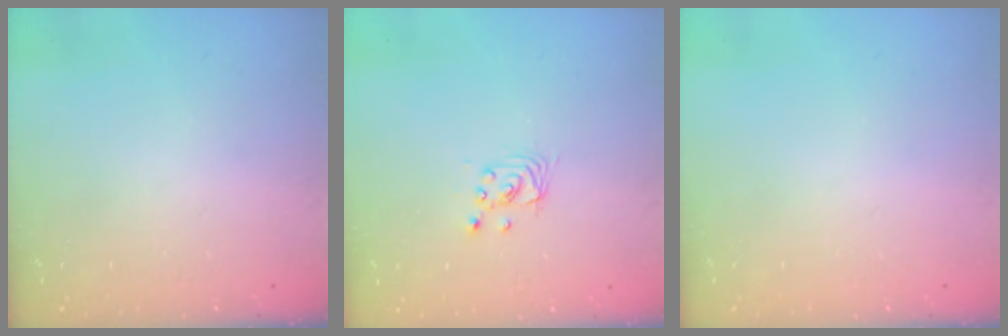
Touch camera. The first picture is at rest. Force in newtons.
{"total": 2.8, "press": 2.8, "slide": 0.2}
{"total": 0.0}